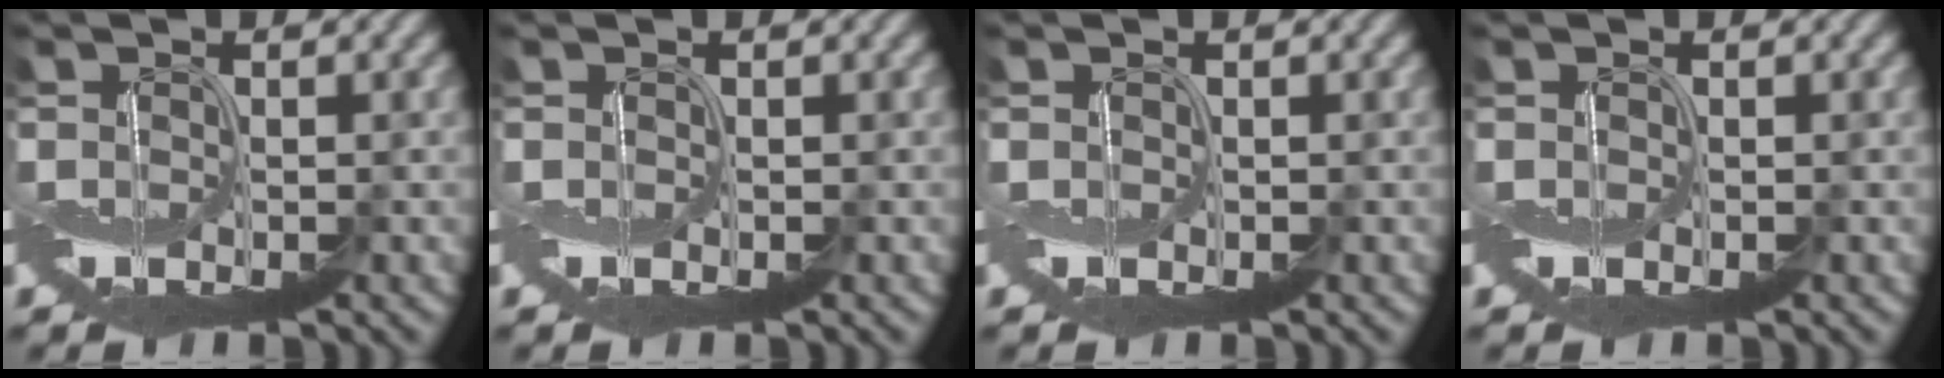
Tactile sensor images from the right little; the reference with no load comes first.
{"total": 0.0}
{"total": 0.0}
{"total": 0.0}